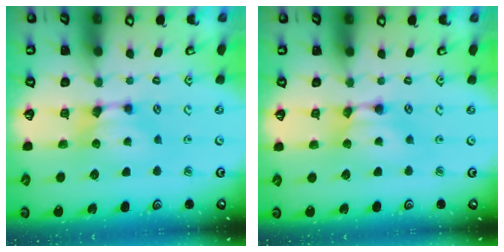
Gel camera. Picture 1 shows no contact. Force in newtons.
{"total": 1.7, "press": 1.6, "slide": 0.2}